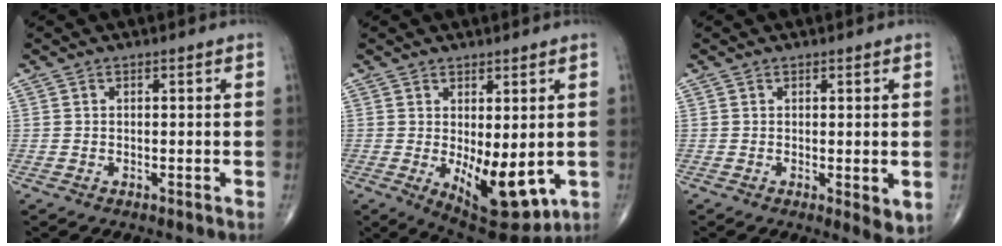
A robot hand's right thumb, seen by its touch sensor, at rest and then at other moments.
{"total": 11.7, "force": [-1.6, 5.2, 10.4], "torque": [-0.137, -0.024, -0.003]}
{"total": 3.5, "force": [-0.1, 1.2, 3.3], "torque": [-0.046, -0.014, 0.001]}